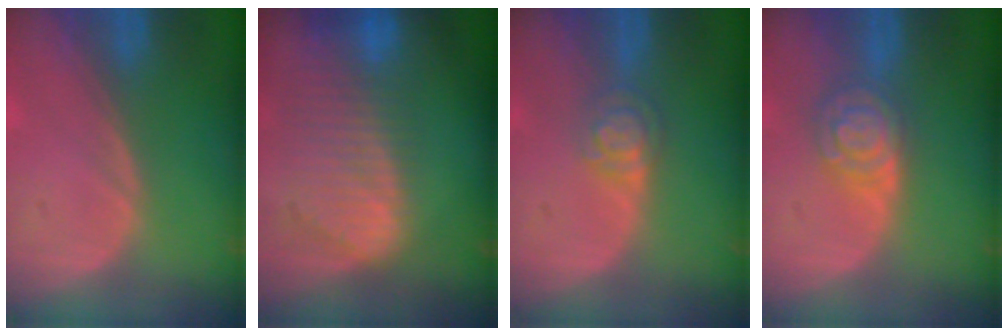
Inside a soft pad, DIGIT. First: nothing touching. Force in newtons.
{"total": 9.4, "press": 8.2, "slide": 4.6}
{"total": 4.0, "press": 3.6, "slide": 1.8}
{"total": 5.8, "press": 5.8, "slide": 0.3}